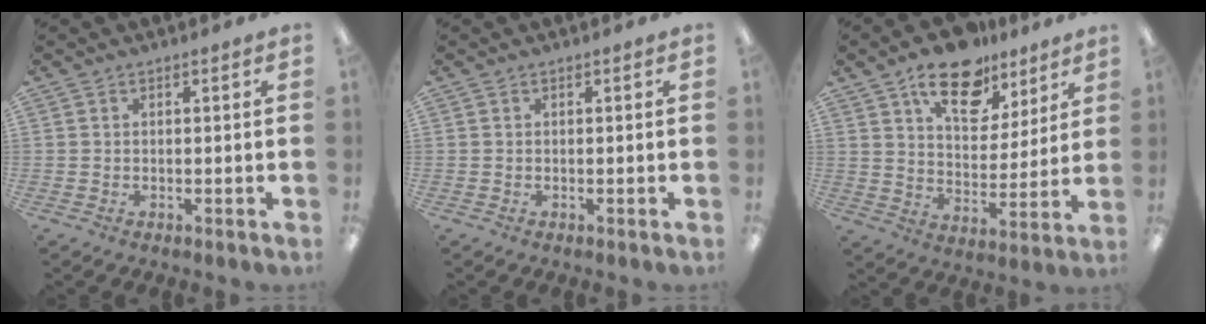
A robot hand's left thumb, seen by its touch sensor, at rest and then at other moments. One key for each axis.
{"total": 0.0}
{"total": 15.7, "fx": 10.5, "fy": 8.4, "fz": 8.0, "tx": -0.119, "ty": -0.051, "tz": 0.183}